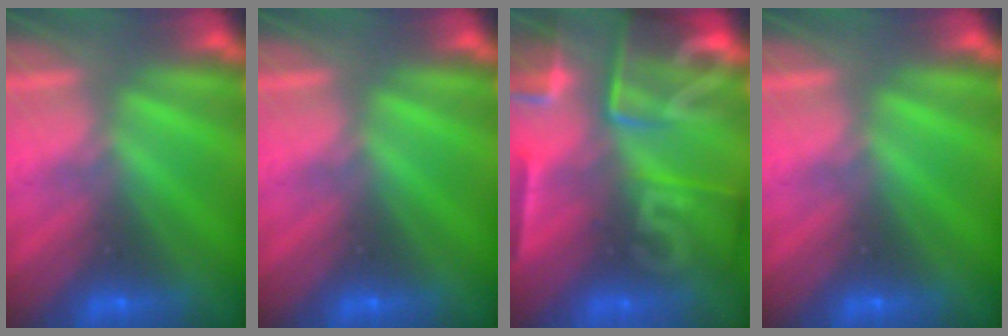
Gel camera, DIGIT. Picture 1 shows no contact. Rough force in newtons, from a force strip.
{"total": 0.0}
{"total": 9.0}
{"total": 0.0}